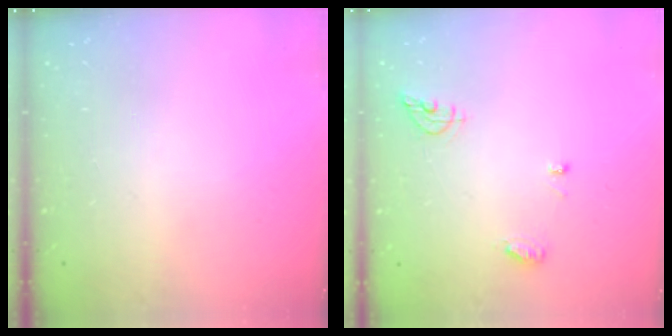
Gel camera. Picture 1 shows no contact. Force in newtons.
{"total": 6.7, "press": 6.7, "slide": 0.3}